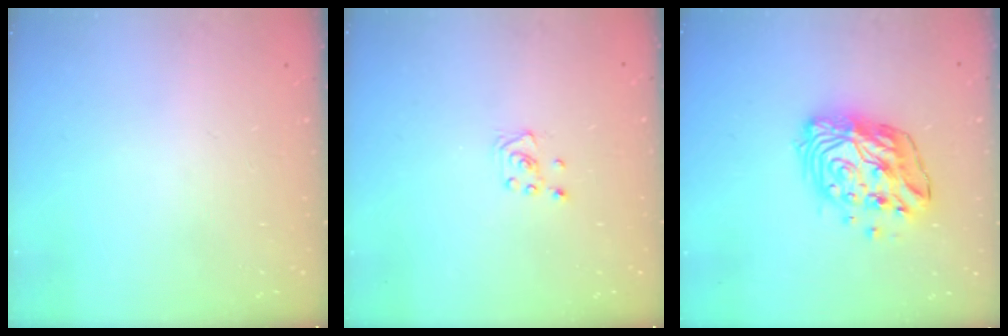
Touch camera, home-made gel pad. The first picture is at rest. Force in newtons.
{"total": 3.0, "press": 2.9, "slide": 0.3}
{"total": 14.9, "press": 14.8, "slide": 1.4}